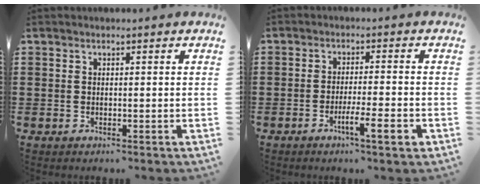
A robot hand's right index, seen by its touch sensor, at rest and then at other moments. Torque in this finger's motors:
{"motor_torque": [0.34, -0.20, 0.12, 0.04]}